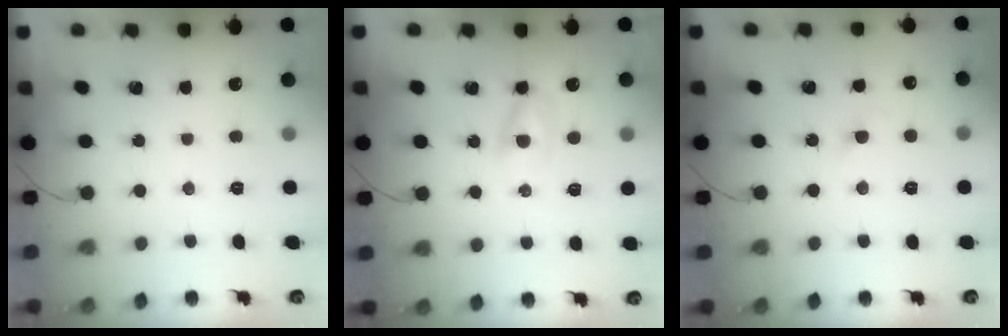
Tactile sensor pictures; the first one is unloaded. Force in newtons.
{"total": 2.2, "press": 2.0, "slide": 0.9}
{"total": 1.8, "press": 1.6, "slide": 0.7}